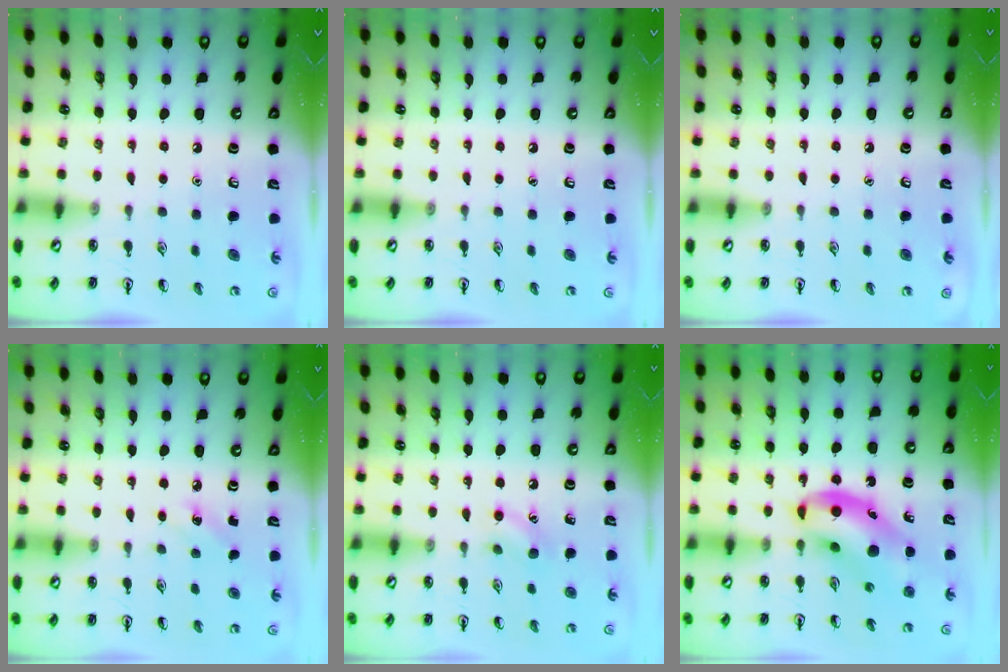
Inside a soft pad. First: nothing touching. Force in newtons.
{"total": 0.0}
{"total": 0.0}
{"total": 3.1, "press": 2.9, "slide": 1.1}
{"total": 7.9, "press": 7.6, "slide": 1.8}
{"total": 12.2, "press": 11.8, "slide": 3.3}